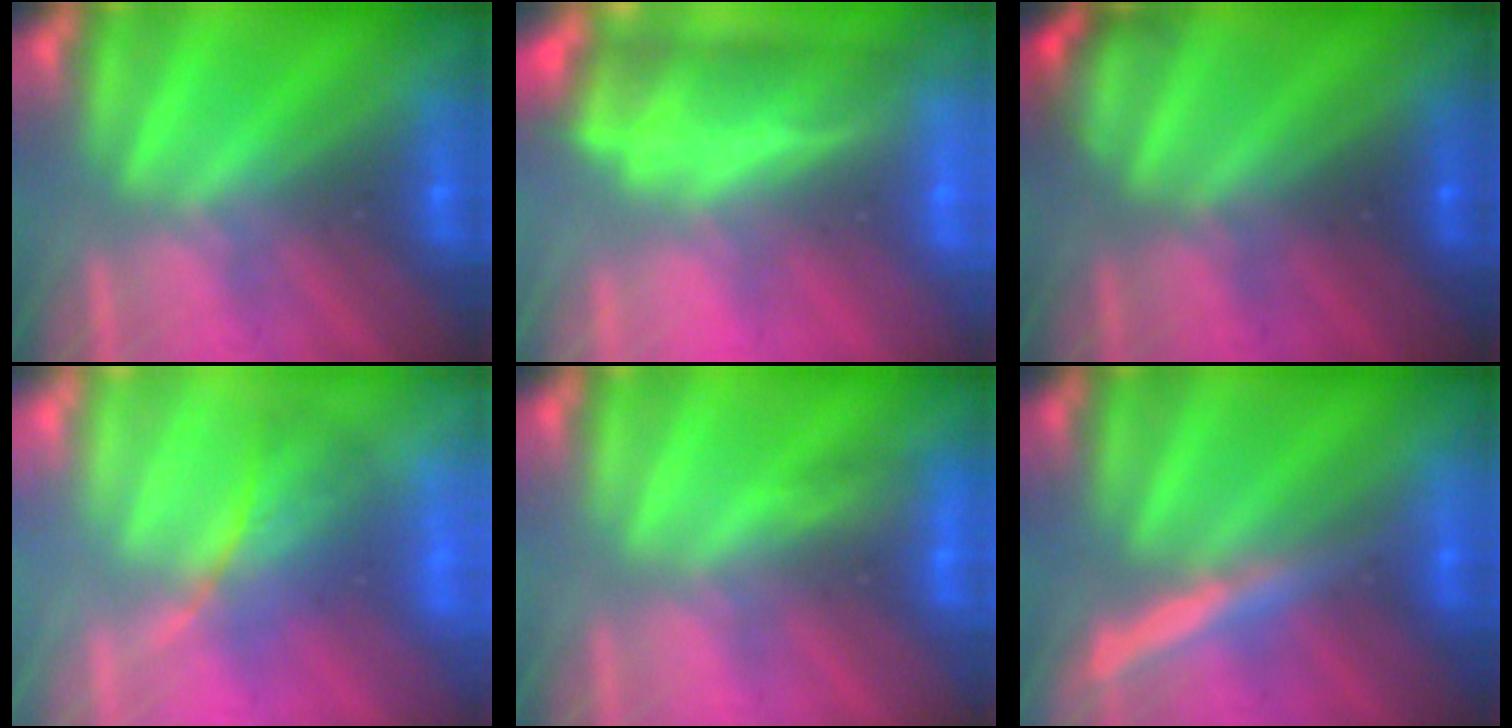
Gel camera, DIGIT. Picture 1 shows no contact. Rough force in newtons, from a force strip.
{"total": 8.8}
{"total": 2.2}
{"total": 2.3}
{"total": 3.2}
{"total": 3.7}